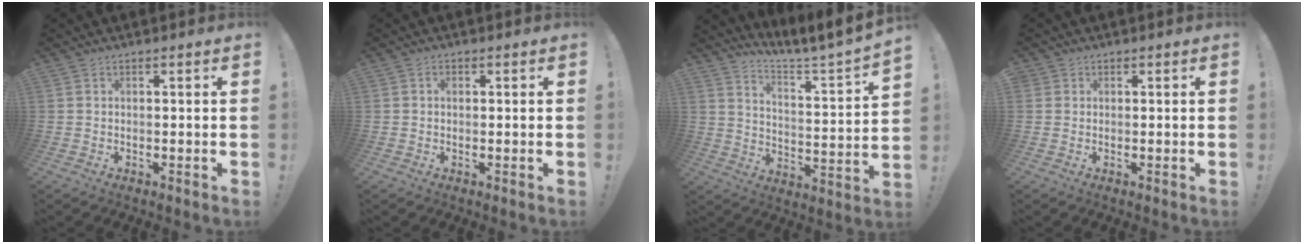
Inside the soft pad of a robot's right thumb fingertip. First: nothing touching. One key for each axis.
{"total": 0.9, "fx": -0.2, "fy": 0.6, "fz": 0.6, "tx": -0.012, "ty": 0.005, "tz": -0.005}
{"total": 6.3, "fx": 4.9, "fy": -0.7, "fz": 3.9, "tx": -0.058, "ty": -0.069, "tz": 0.069}
{"total": 1.2, "fx": 0.7, "fy": 1.0, "fz": 0.1, "tx": -0.005, "ty": -0.001, "tz": 0.014}